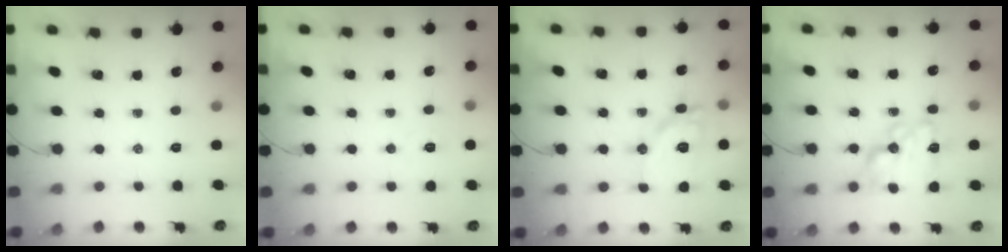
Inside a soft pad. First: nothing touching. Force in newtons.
{"total": 2.7, "press": 2.5, "slide": 0.8}
{"total": 12.9, "press": 12.9, "slide": 0.9}
{"total": 13.7, "press": 13.7, "slide": 0.5}